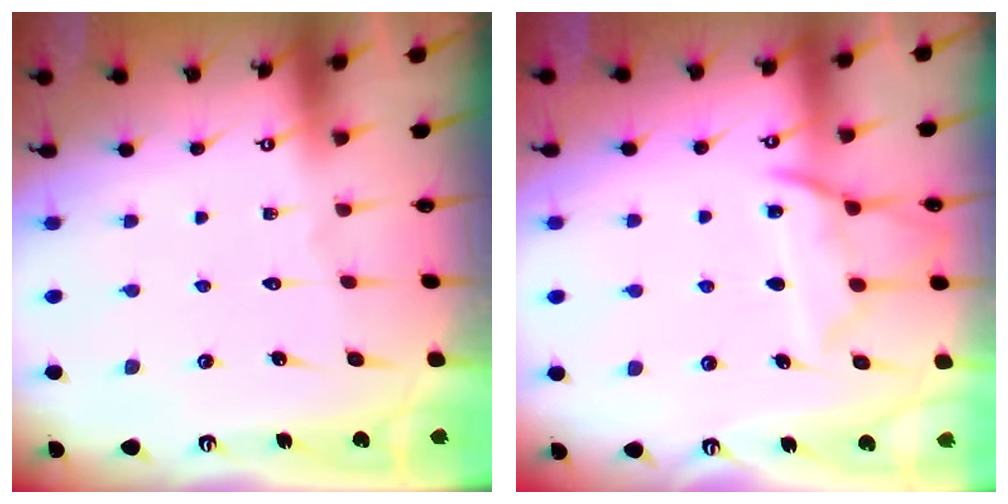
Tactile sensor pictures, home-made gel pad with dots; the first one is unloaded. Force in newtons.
{"total": 11.1, "press": 11.0, "slide": 1.3}